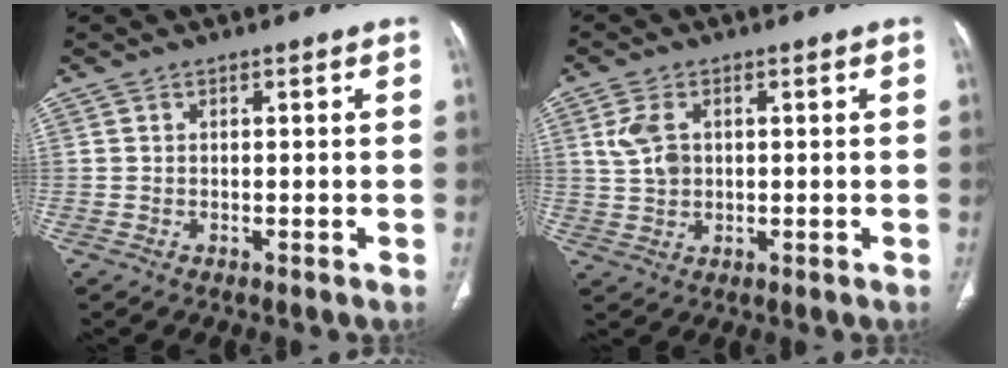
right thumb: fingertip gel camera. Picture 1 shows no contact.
{"total": 5.0, "force": [1.3, 3.4, 3.5], "torque": [-0.074, 0.002, 0.030]}